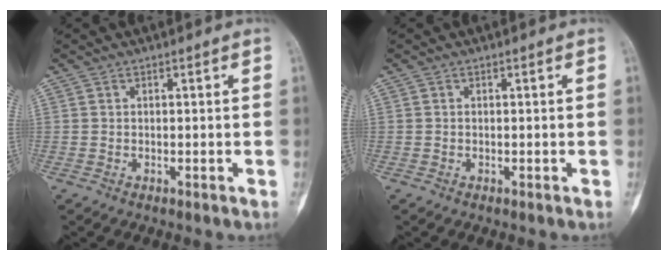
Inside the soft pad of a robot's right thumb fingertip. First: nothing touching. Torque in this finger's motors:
{"motor_torque": [-0.17, 0.05, -0.07, 0.04, -0.04]}